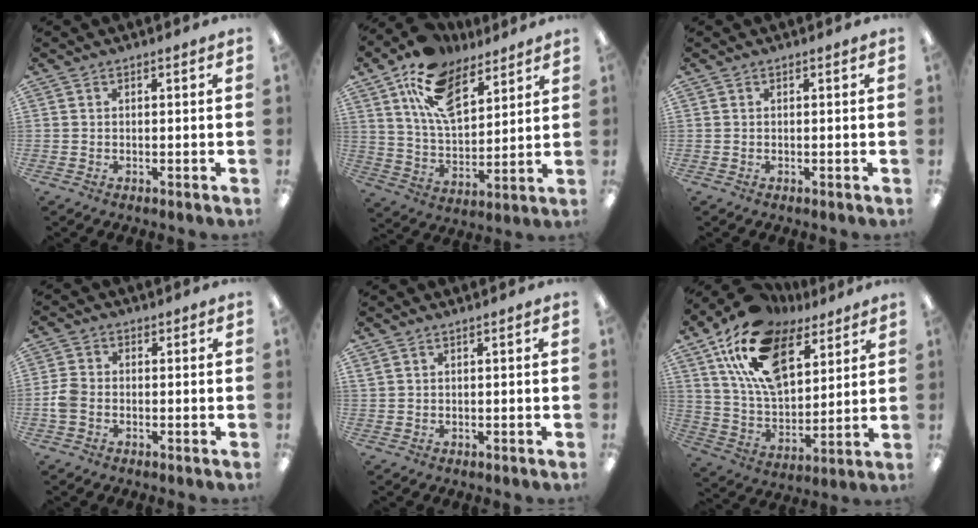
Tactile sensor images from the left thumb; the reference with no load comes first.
{"total": 15.8, "force": [10.1, 8.0, 9.1], "torque": [-0.168, -0.035, 0.185]}
{"total": 0.0}
{"total": 4.2, "force": [-1.0, 3.1, 2.6], "torque": [-0.057, 0.006, -0.019]}
{"total": 0.8, "force": [0.6, 0.0, 0.5], "torque": [-0.010, -0.001, 0.012]}
{"total": 20.9, "force": [12.2, 11.2, 12.8], "torque": [-0.238, -0.050, 0.217]}